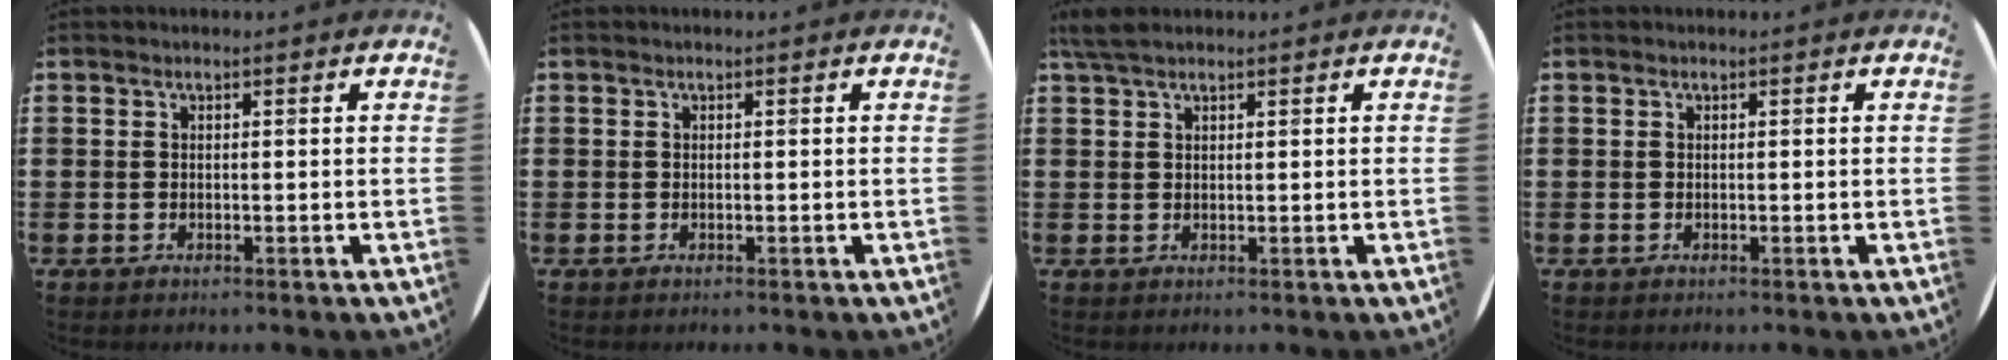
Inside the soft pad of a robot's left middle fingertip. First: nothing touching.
{"total": 0.0}
{"total": 2.4, "force": [1.9, 0.6, 1.3], "torque": [-0.030, 0.005, 0.035]}
{"total": 0.0}